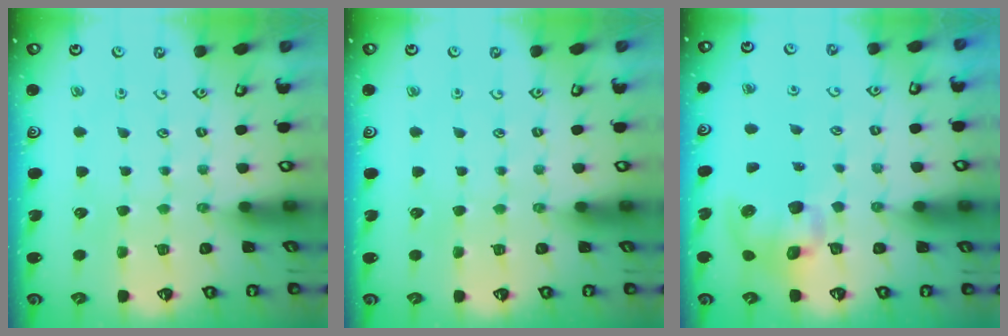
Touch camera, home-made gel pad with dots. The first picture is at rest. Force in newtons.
{"total": 0.0}
{"total": 9.9, "press": 9.8, "slide": 1.9}